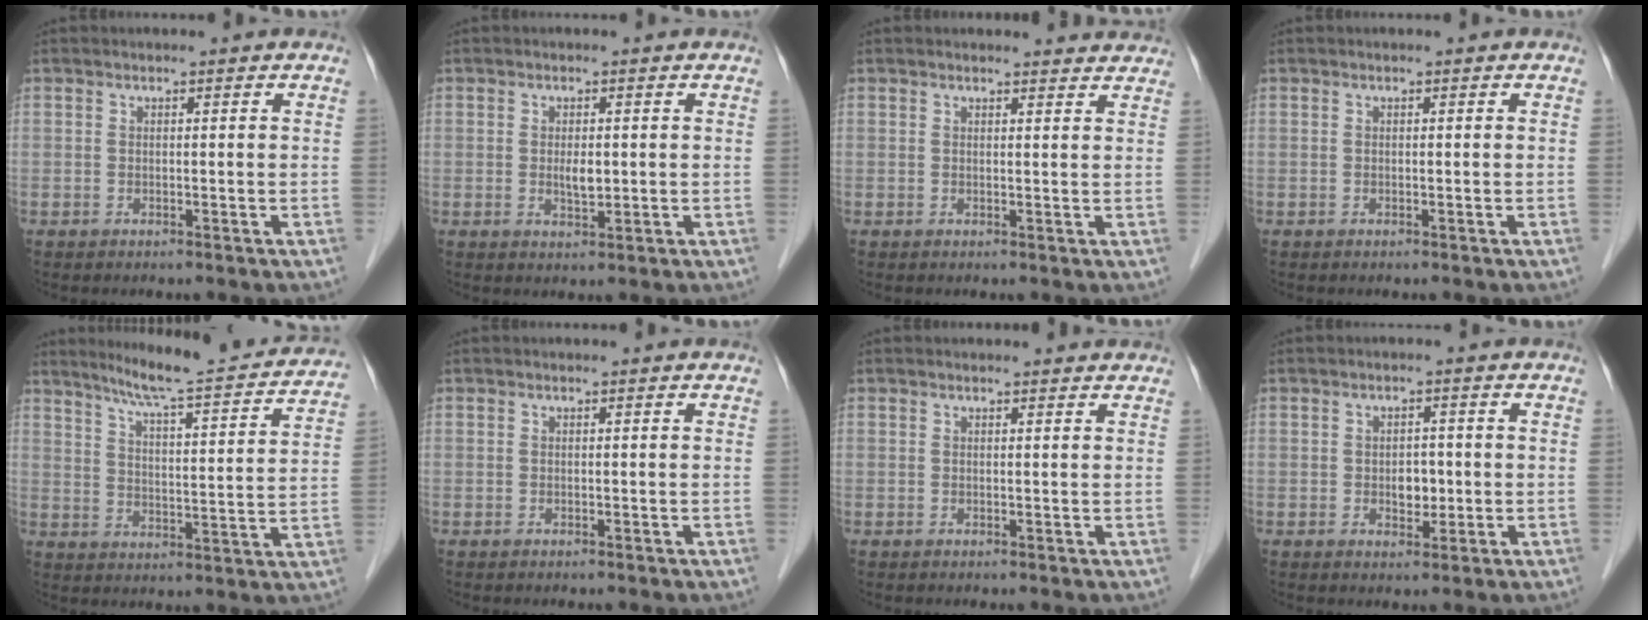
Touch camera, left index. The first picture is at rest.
{"total": 2.2, "force": [0.1, 0.9, 2.0], "torque": [-0.037, -0.002, 0.002]}
{"total": 4.5, "force": [4.5, 0.8, 0.3], "torque": [0.000, -0.004, 0.033]}
{"total": 0.0}
{"total": 19.5, "force": [17.7, 1.1, 8.2], "torque": [-0.121, -0.022, 0.231]}
{"total": 0.0}
{"total": 1.9, "force": [1.9, 0.2, 0.2], "torque": [-0.011, 0.003, 0.018]}
{"total": 2.8, "force": [-0.3, 1.9, 2.0], "torque": [-0.026, 0.003, -0.001]}